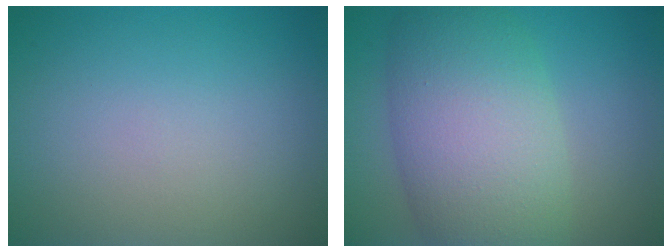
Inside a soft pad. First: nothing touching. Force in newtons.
{"total": 10.1, "press": 10.1, "slide": 0.1}